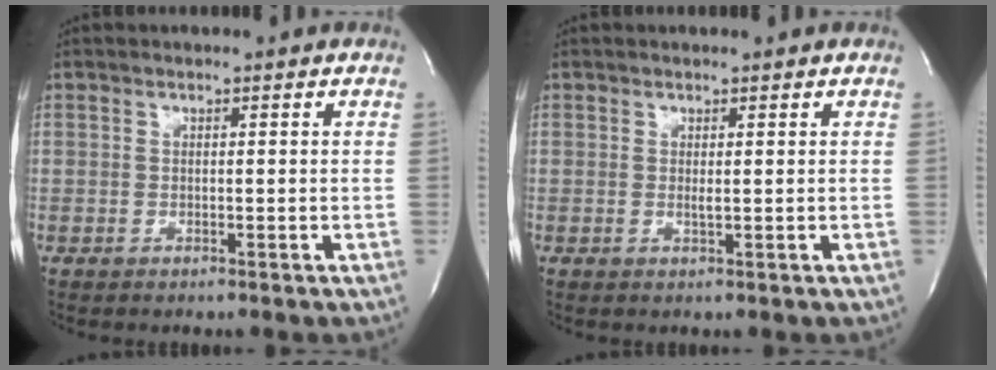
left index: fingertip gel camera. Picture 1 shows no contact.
{"total": 0.9, "force": [0.3, 0.1, 0.9], "torque": [-0.017, 0.002, 0.006]}